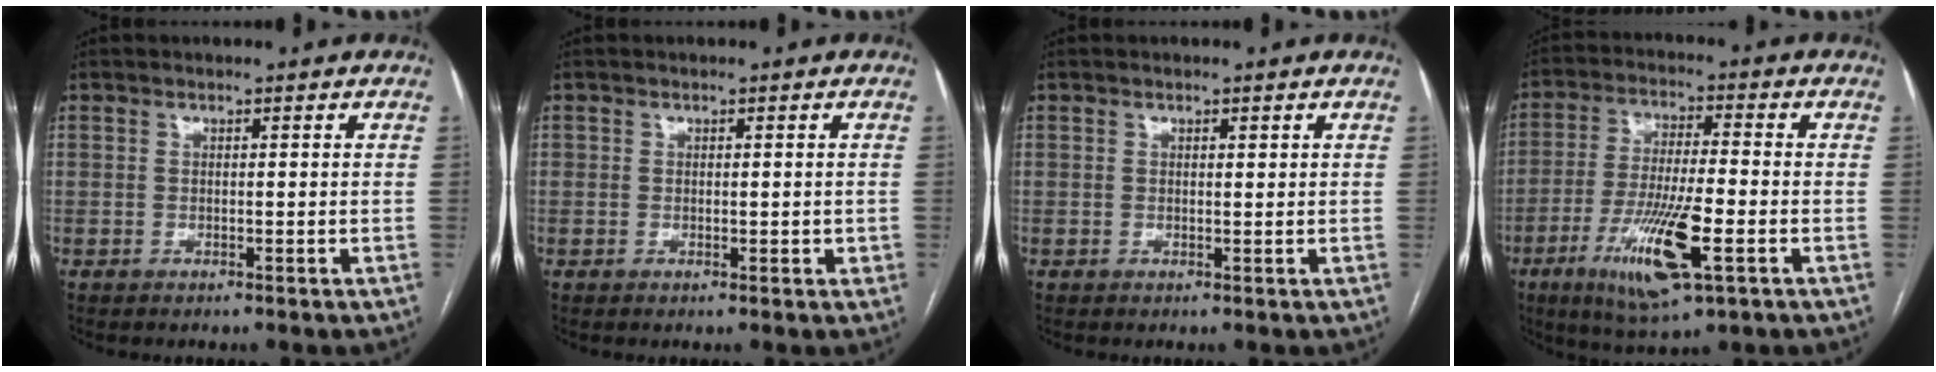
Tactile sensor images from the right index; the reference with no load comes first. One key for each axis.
{"total": 1.6, "fx": -0.1, "fy": 1.0, "fz": 1.2, "tx": -0.015, "ty": 0.004, "tz": 0.001}
{"total": 0.6, "fx": 0.3, "fy": 0.2, "fz": 0.5, "tx": -0.009, "ty": -0.001, "tz": 0.005}
{"total": 13.4, "fx": -5.3, "fy": 2.0, "fz": 12.1, "tx": -0.235, "ty": -0.023, "tz": -0.089}